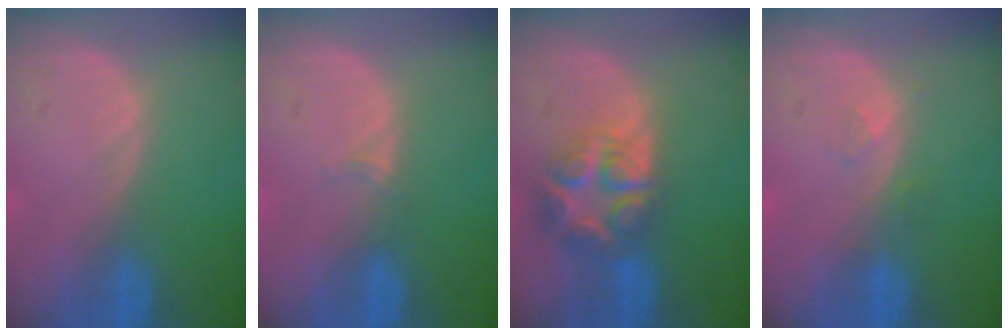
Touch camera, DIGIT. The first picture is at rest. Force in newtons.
{"total": 1.3, "press": 1.0, "slide": 0.9}
{"total": 8.1, "press": 7.0, "slide": 4.0}
{"total": 1.4, "press": 1.3, "slide": 0.6}